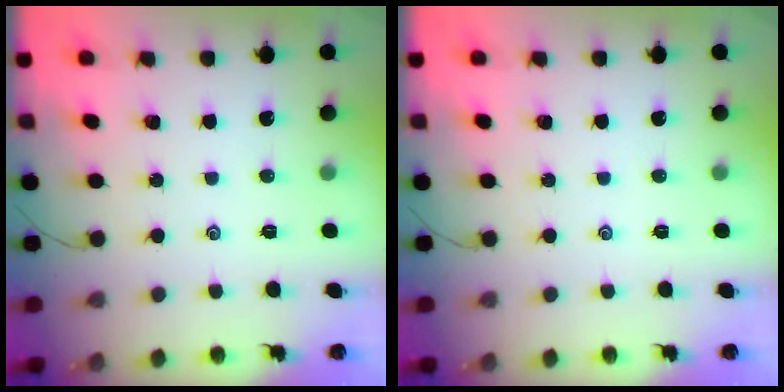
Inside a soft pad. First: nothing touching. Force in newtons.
{"total": 0.0}